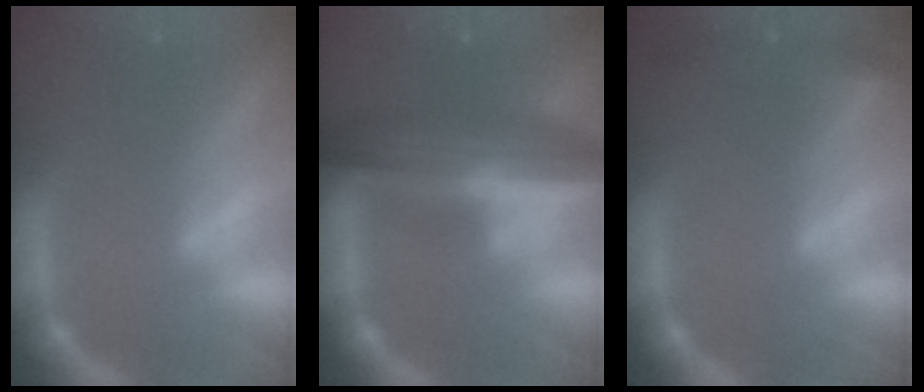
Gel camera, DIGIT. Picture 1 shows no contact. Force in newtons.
{"total": 10.0}
{"total": 3.5}